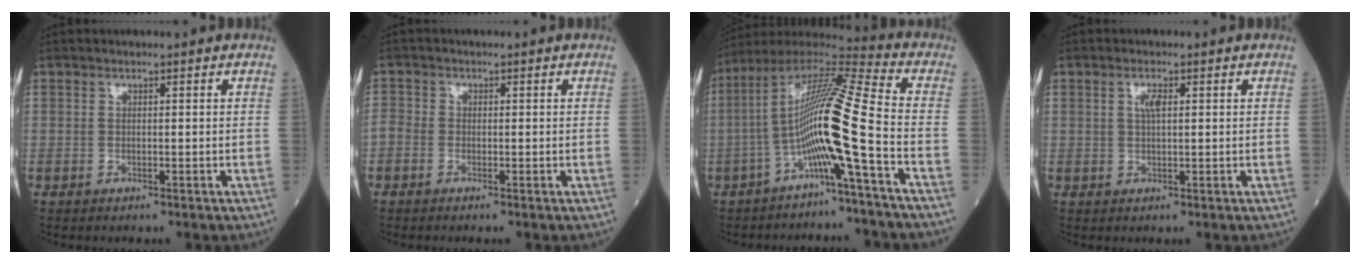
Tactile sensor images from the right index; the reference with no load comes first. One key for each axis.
{"total": 1.8, "fx": -0.9, "fy": 1.2, "fz": 1.0, "tx": -0.029, "ty": 0.004, "tz": -0.021}
{"total": 13.9, "fx": -4.2, "fy": -1.2, "fz": 13.2, "tx": -0.248, "ty": 0.018, "tz": -0.088}
{"total": 1.9, "fx": 0.6, "fy": 0.4, "fz": 1.7, "tx": -0.035, "ty": 0.001, "tz": 0.010}